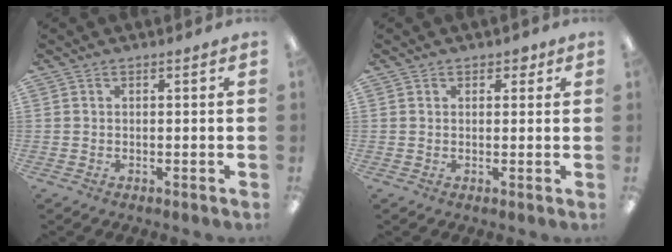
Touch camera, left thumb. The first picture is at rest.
{"total": 2.0, "force": [1.2, 1.5, 0.7], "torque": [0.002, -0.002, 0.018]}